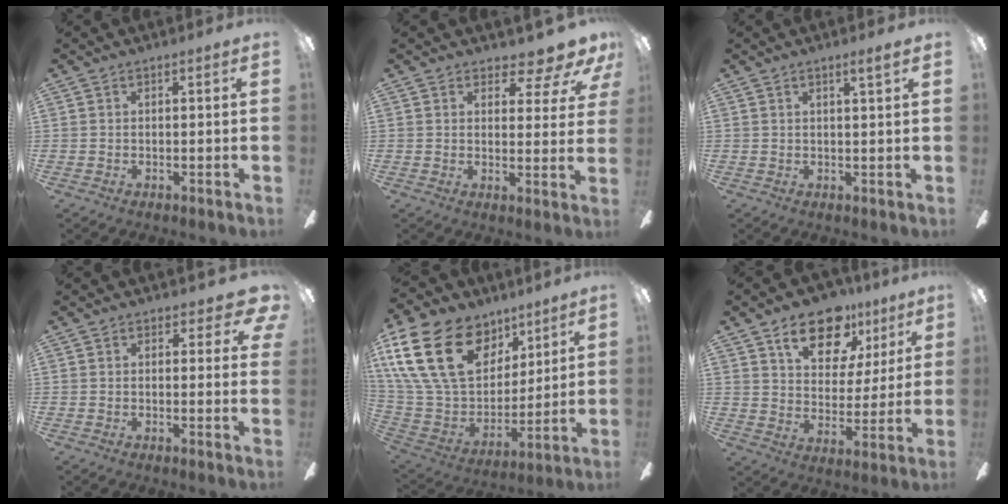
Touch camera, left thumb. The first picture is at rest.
{"total": 7.5, "force": [5.9, 2.9, 3.8], "torque": [-0.032, -0.048, 0.101]}
{"total": 2.3, "force": [1.4, -0.1, 1.7], "torque": [-0.029, -0.004, 0.022]}
{"total": 4.3, "force": [2.3, 2.4, 2.7], "torque": [-0.022, -0.012, 0.039]}
{"total": 27.2, "force": [12.6, 17.9, 16.1], "torque": [-0.338, -0.051, 0.244]}
{"total": 15.3, "force": [10.0, 8.6, 7.8], "torque": [-0.117, -0.047, 0.176]}